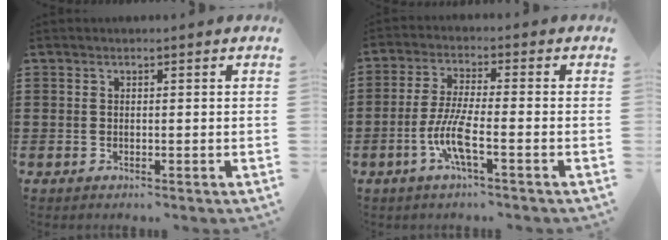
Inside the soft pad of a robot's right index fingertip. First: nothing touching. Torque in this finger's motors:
{"motor_torque": [1.39, 0.75, 0.75, 0.21]}